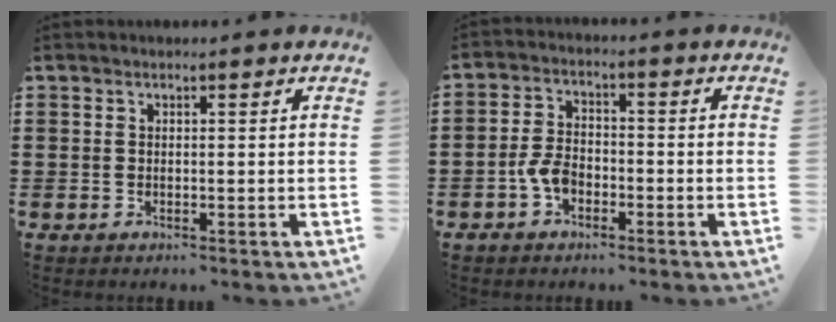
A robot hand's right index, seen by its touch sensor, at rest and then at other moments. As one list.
[{"total": 4.6, "force": [-2.2, 2.5, 3.1], "torque": [-0.085, -0.005, -0.046]}]